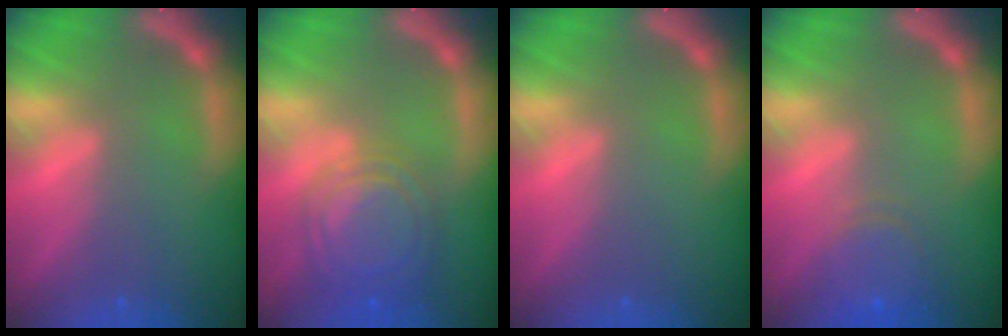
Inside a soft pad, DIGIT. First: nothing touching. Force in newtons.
{"total": 8.0}
{"total": 0.0}
{"total": 4.0}